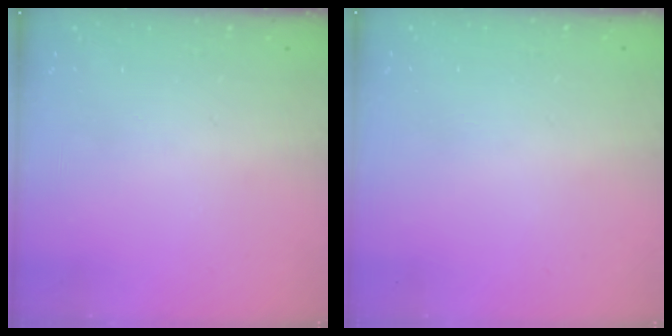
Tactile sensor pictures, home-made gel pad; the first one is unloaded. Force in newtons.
{"total": 0.8, "press": 0.8, "slide": 0.1}